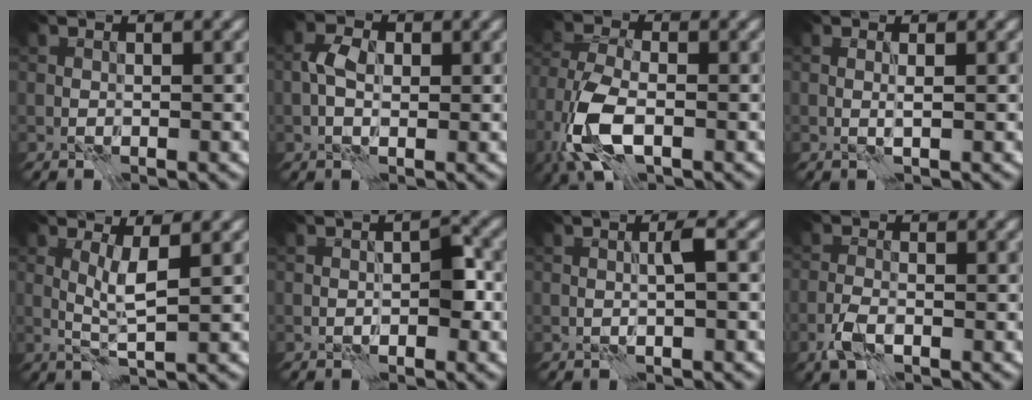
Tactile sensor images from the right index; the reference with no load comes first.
{"total": 2.2, "force": [0.2, 1.4, 1.7], "torque": [-0.035, 0.009, -0.004]}
{"total": 7.0, "force": [-2.9, 3.6, 5.3], "torque": [-0.132, -0.012, -0.064]}
{"total": 0.7, "force": [0.2, -0.5, 0.4], "torque": [-0.006, 0.004, 0.000]}
{"total": 2.4, "force": [1.1, -0.6, 2.0], "torque": [-0.041, -0.002, 0.025]}
{"total": 1.8, "force": [-0.2, 0.6, 1.7], "torque": [-0.018, 0.007, -0.002]}
{"total": 1.5, "force": [0.7, -0.8, 1.1], "torque": [-0.017, 0.006, 0.011]}
{"total": 2.3, "force": [-1.5, 0.7, 1.6], "torque": [-0.038, -0.001, -0.035]}